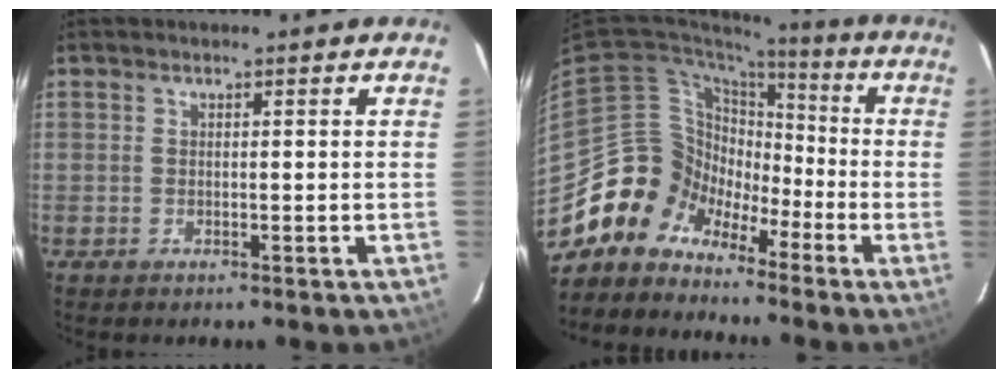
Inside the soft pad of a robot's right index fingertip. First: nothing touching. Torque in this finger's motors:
{"motor_torque": [0.91, -1.12, -0.06, -0.18]}